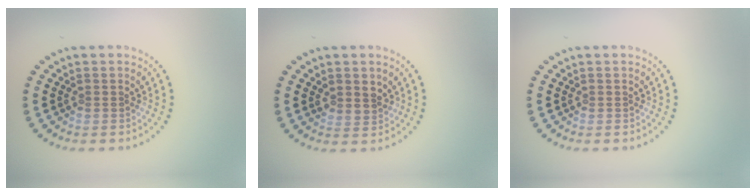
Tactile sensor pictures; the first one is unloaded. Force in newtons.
{"total": 1.9, "press": 1.7, "slide": 0.8}
{"total": 0.0}